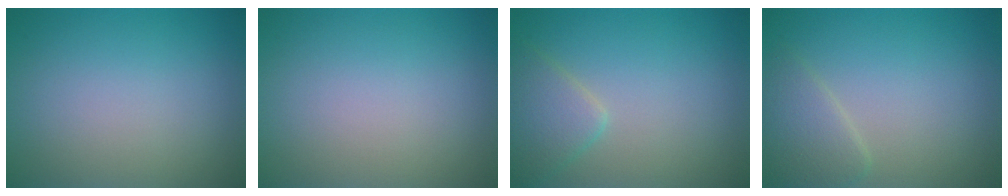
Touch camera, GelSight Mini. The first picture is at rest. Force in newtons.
{"total": 0.0}
{"total": 2.8, "press": 2.8, "slide": 0.1}
{"total": 2.4, "press": 2.4, "slide": 0.2}